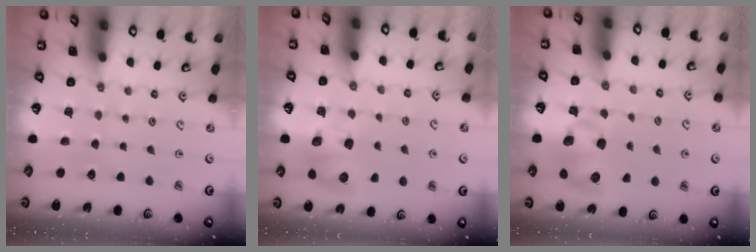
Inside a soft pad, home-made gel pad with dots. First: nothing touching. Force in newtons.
{"total": 7.7, "press": 7.7, "slide": 1.0}
{"total": 7.7, "press": 7.6, "slide": 1.4}